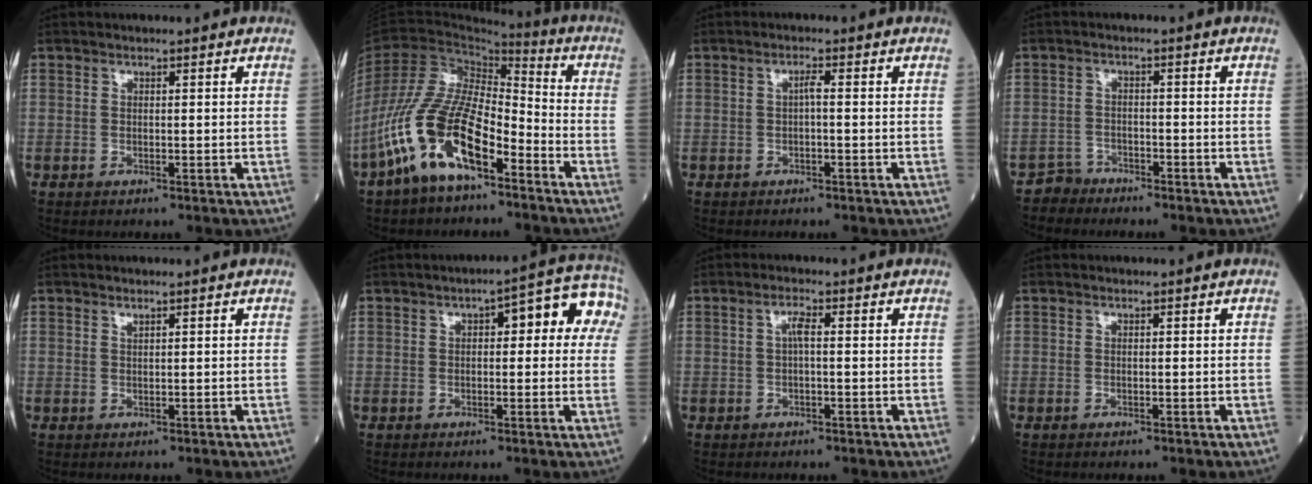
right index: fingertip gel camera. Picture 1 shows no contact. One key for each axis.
{"total": 15.2, "fx": -8.5, "fy": 5.5, "fz": 11.3, "tx": -0.242, "ty": 0.003, "tz": -0.162}
{"total": 1.3, "fx": -0.1, "fy": 0.1, "fz": 1.3, "tx": -0.022, "ty": 0.003, "tz": -0.002}
{"total": 2.5, "fx": -2.2, "fy": 0.7, "fz": -1.1, "tx": 0.027, "ty": -0.001, "tz": -0.043}
{"total": 0.6, "fx": 0.5, "fy": 0.0, "fz": 0.3, "tx": -0.008, "ty": -0.004, "tz": 0.010}
{"total": 9.6, "fx": 2.8, "fy": 3.1, "fz": 8.7, "tx": -0.097, "ty": 0.044, "tz": 0.024}
{"total": 1.9, "fx": 0.2, "fy": 0.3, "fz": 1.8, "tx": -0.036, "ty": 0.003, "tz": 0.003}
{"total": 0.0}